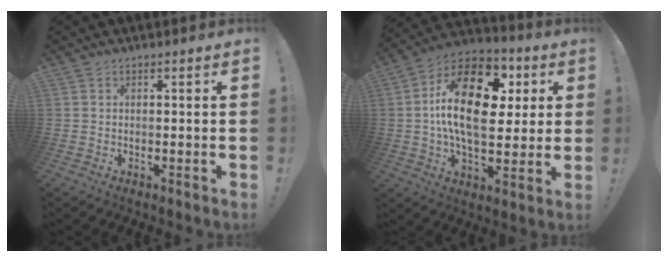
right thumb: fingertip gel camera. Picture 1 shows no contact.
{"total": 23.0, "force": [4.2, 13.1, 18.4], "torque": [-0.317, -0.005, 0.073]}